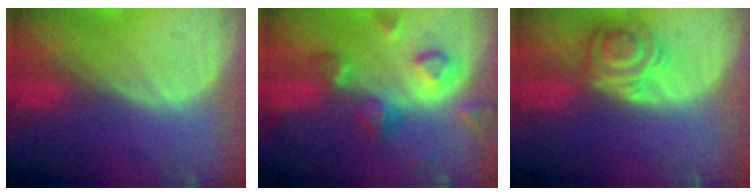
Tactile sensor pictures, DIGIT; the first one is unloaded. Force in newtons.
{"total": 7.8, "press": 7.1, "slide": 3.2}
{"total": 5.6, "press": 5.3, "slide": 1.8}